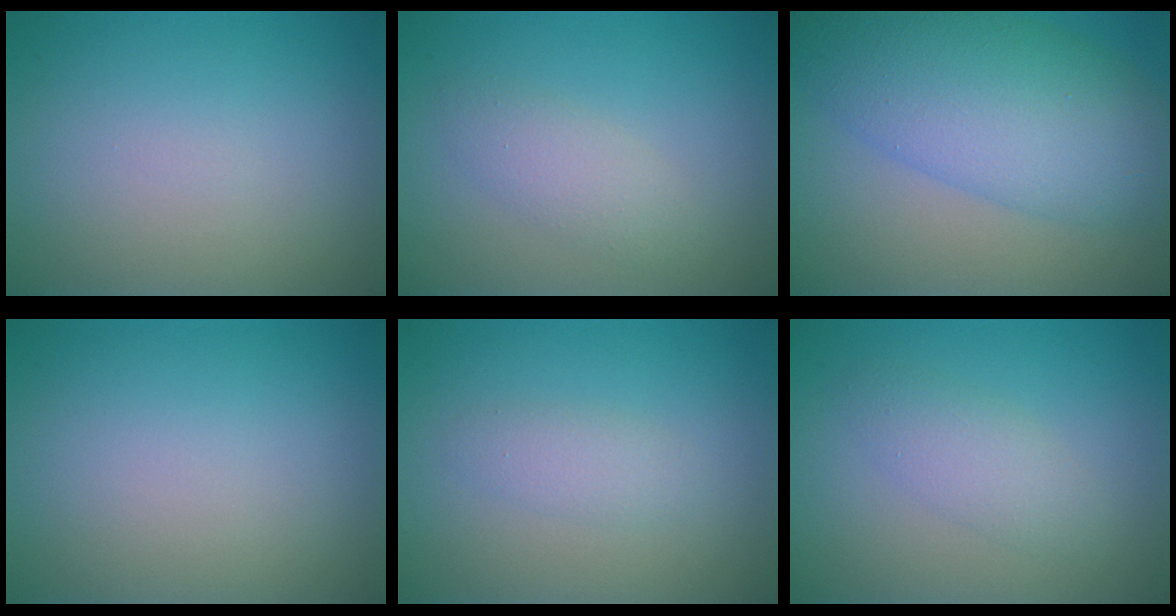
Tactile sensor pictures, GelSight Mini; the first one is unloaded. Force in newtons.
{"total": 2.2, "press": 2.2, "slide": 0.2}
{"total": 9.6, "press": 9.6, "slide": 0.3}
{"total": 0.0}
{"total": 1.6, "press": 1.6, "slide": 0.1}
{"total": 2.4, "press": 2.4, "slide": 0.0}